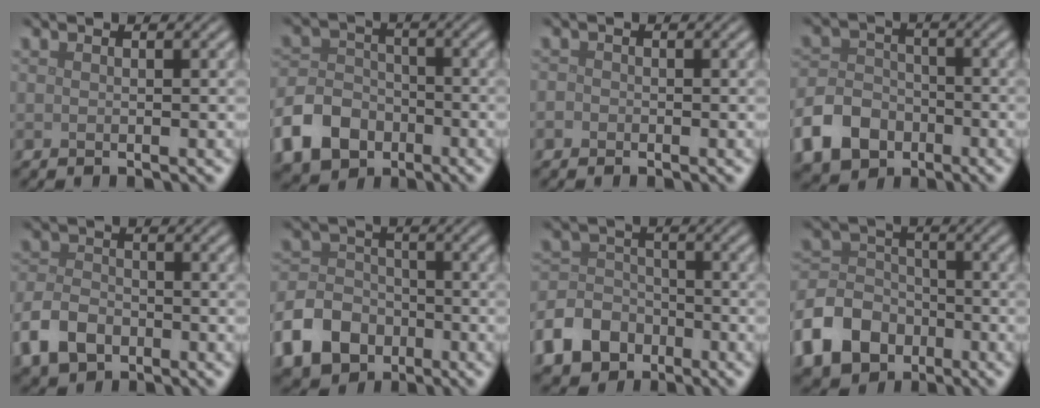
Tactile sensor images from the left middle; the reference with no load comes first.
{"total": 7.6, "force": [-4.0, 5.6, 3.1], "torque": [-0.061, -0.005, -0.087]}
{"total": 0.9, "force": [-0.4, 0.8, 0.2], "torque": [0.001, -0.001, -0.012]}
{"total": 7.1, "force": [-3.8, 5.2, 2.9], "torque": [-0.056, -0.004, -0.081]}
{"total": 4.7, "force": [-2.5, 3.2, 2.4], "torque": [-0.054, 0.000, -0.056]}
{"total": 9.0, "force": [-4.8, 6.9, 3.4], "torque": [-0.071, -0.017, -0.107]}
{"total": 7.1, "force": [-4.2, 5.2, 2.5], "torque": [-0.045, -0.005, -0.091]}
{"total": 8.7, "force": [-4.5, 6.6, 3.6], "torque": [-0.084, -0.004, -0.098]}